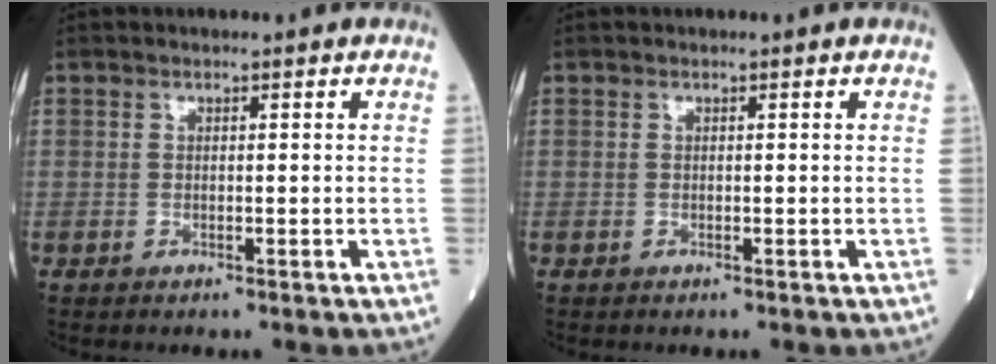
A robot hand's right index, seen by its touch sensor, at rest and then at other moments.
{"total": 0.0}